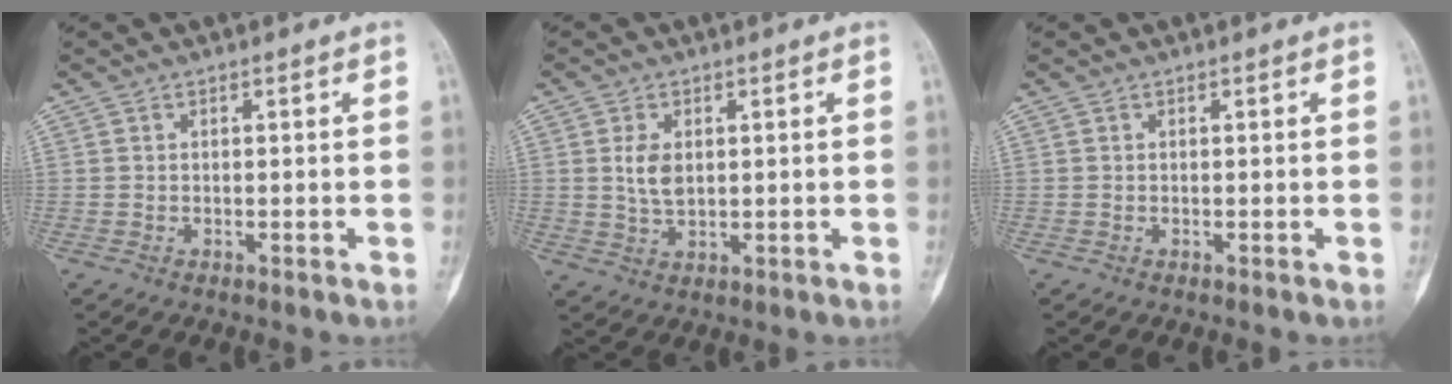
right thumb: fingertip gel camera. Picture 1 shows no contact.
{"total": 4.7, "force": [0.9, 2.9, 3.6], "torque": [-0.064, -0.007, 0.023]}
{"total": 0.0}